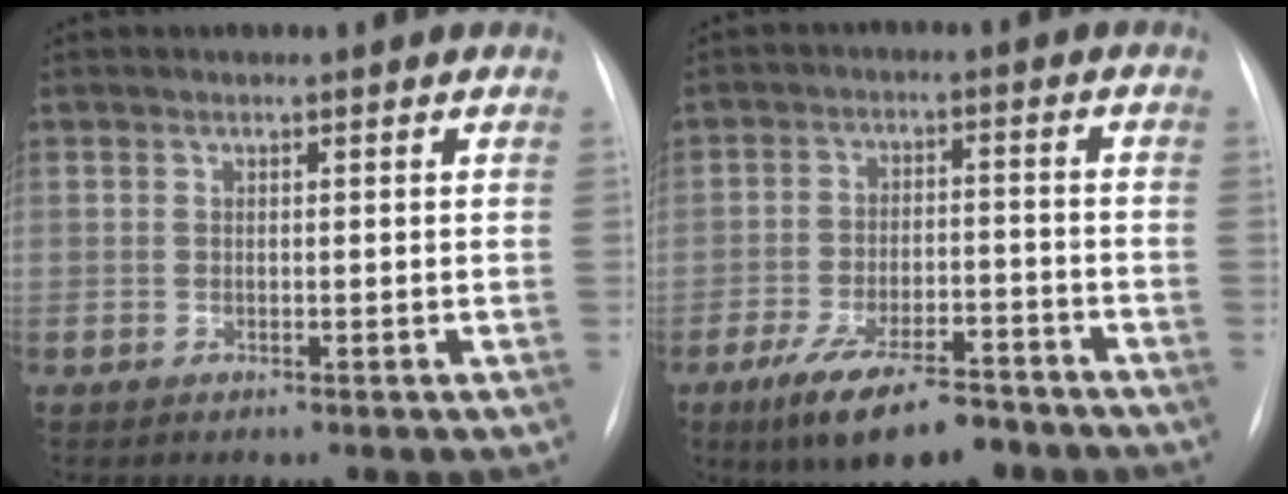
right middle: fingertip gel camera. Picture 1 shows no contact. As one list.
[{"total": 11.9, "force": [-8.4, 3.6, 7.6], "torque": [-0.134, -0.012, -0.137]}]